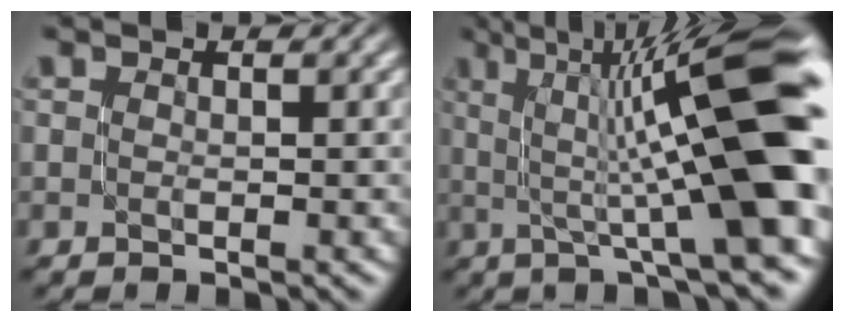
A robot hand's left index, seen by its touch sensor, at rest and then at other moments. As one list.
[{"total": 15.0, "force": [2.3, 3.5, 14.4], "torque": [-0.186, 0.019, 0.038]}]